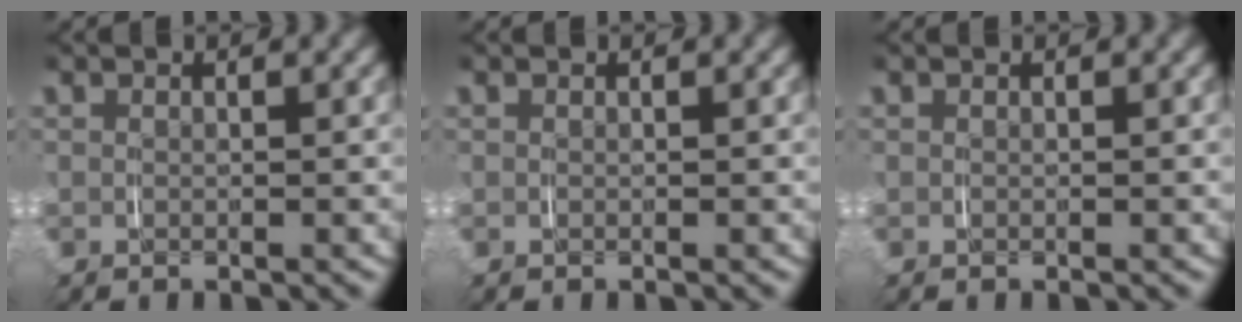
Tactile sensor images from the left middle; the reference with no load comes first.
{"total": 0.0}
{"total": 0.0}